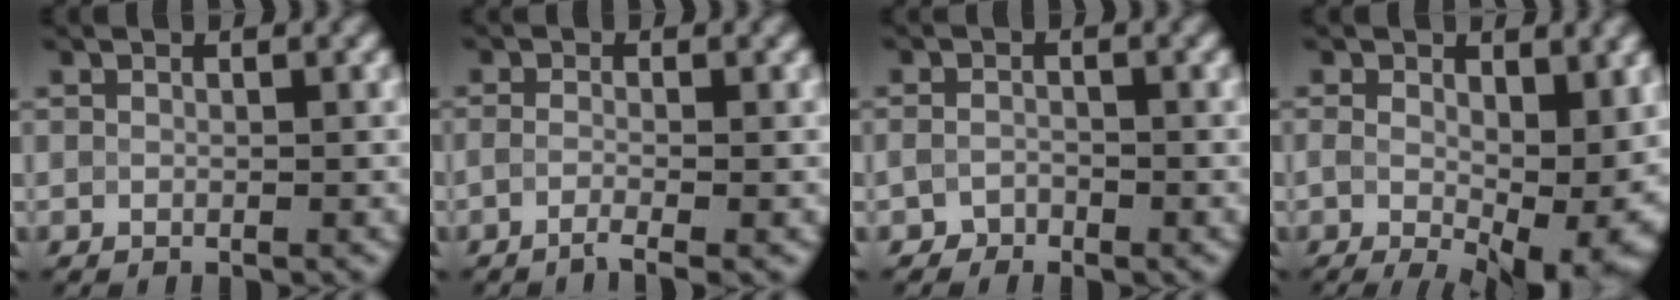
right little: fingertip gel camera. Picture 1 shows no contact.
{"total": 2.1, "force": [-1.7, 0.2, 1.2], "torque": [-0.011, -0.004, -0.033]}
{"total": 1.6, "force": [-1.4, 0.6, -0.3], "torque": [0.010, 0.006, -0.023]}
{"total": 10.7, "force": [-0.9, 5.8, 8.9], "torque": [-0.141, -0.031, 0.013]}